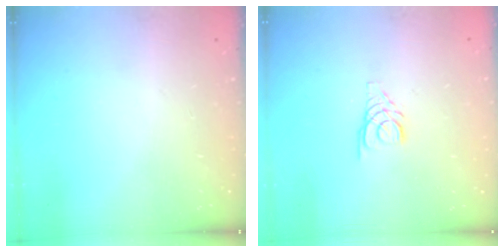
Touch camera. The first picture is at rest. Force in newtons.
{"total": 3.4, "press": 3.3, "slide": 0.3}